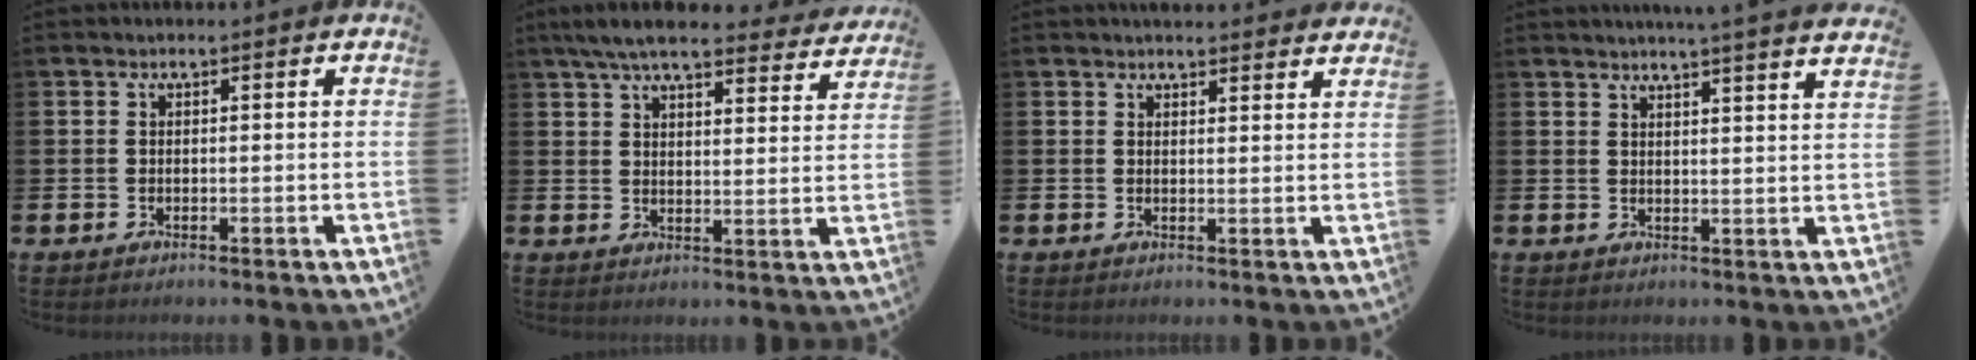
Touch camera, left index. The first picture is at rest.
{"total": 6.9, "force": [6.3, 1.1, 2.5], "torque": [-0.057, -0.033, 0.111]}
{"total": 2.7, "force": [2.7, 0.3, -0.2], "torque": [0.012, -0.018, 0.046]}
{"total": 4.2, "force": [4.0, -1.1, 0.5], "torque": [-0.003, -0.031, 0.067]}